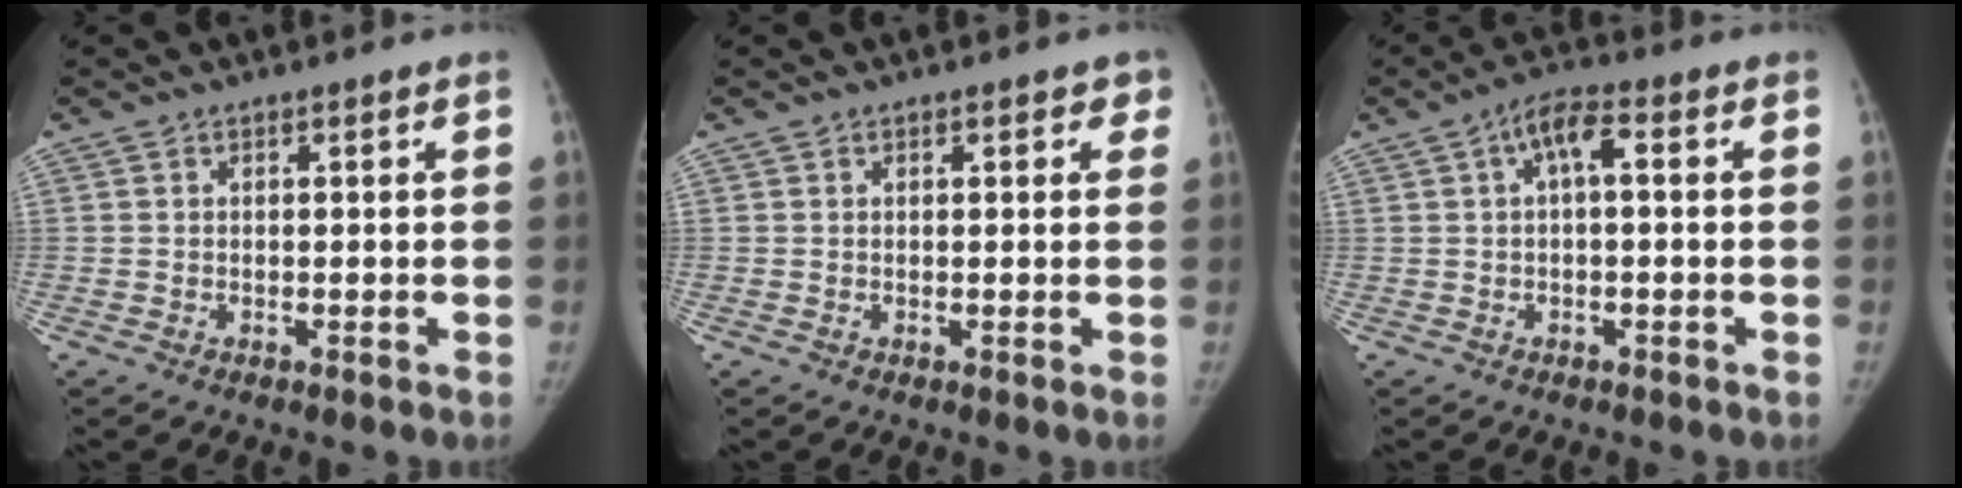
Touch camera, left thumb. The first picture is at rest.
{"total": 1.7, "force": [1.1, 1.0, 0.9], "torque": [0.015, -0.001, 0.007]}
{"total": 5.0, "force": [0.9, 2.0, 4.4], "torque": [-0.075, 0.019, 0.009]}